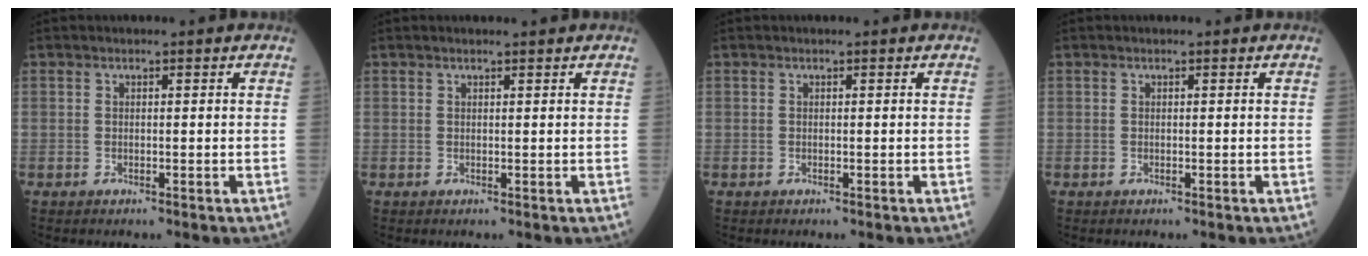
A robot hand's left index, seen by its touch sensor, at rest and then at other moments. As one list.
[{"total": 1.4, "force": [1.3, 0.0, 0.6], "torque": [-0.008, 0.010, 0.021]}, {"total": 0.0}, {"total": 0.0}]